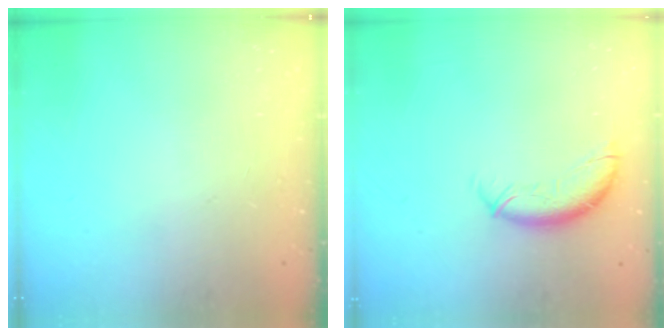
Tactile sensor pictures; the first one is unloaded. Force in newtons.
{"total": 9.5, "press": 9.5, "slide": 0.5}